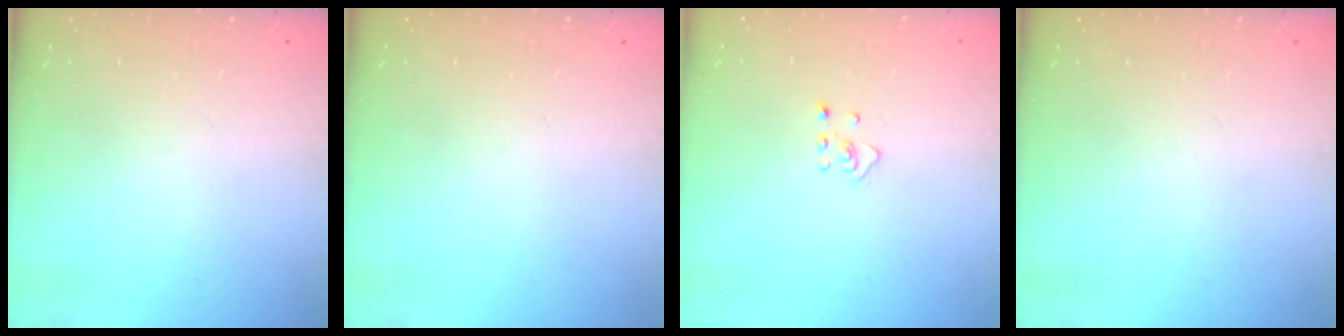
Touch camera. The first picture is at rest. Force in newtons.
{"total": 0.0}
{"total": 2.4, "press": 2.3, "slide": 0.4}
{"total": 0.0}